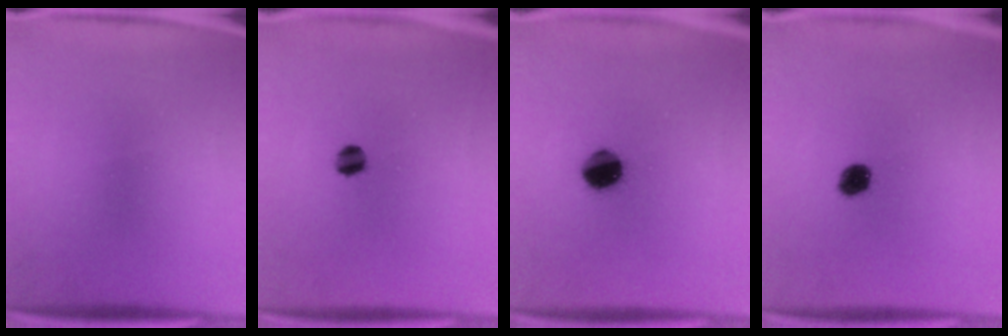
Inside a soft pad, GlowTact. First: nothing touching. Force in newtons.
{"total": 3.3}
{"total": 8.3}
{"total": 4.0}